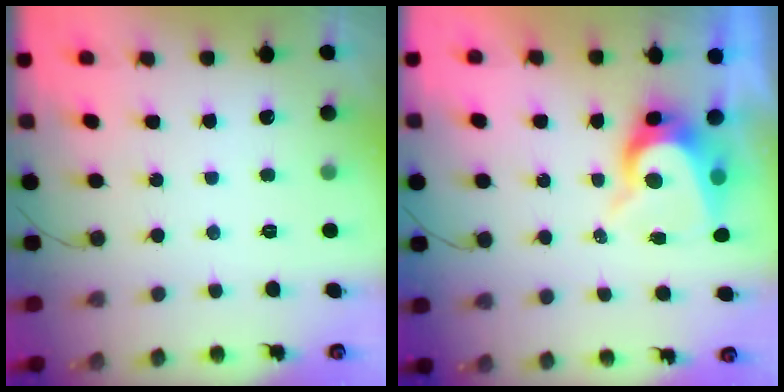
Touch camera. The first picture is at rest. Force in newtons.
{"total": 8.6, "press": 8.5, "slide": 1.0}